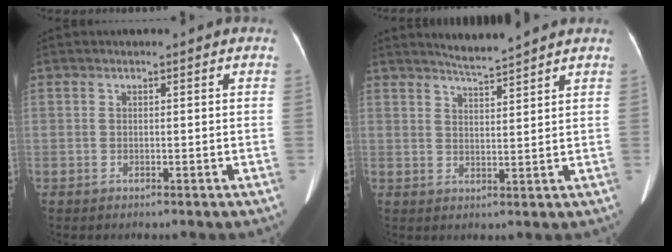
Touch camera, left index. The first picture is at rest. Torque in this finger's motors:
{"motor_torque": [0.51, -0.75, 0.06, 0.00]}